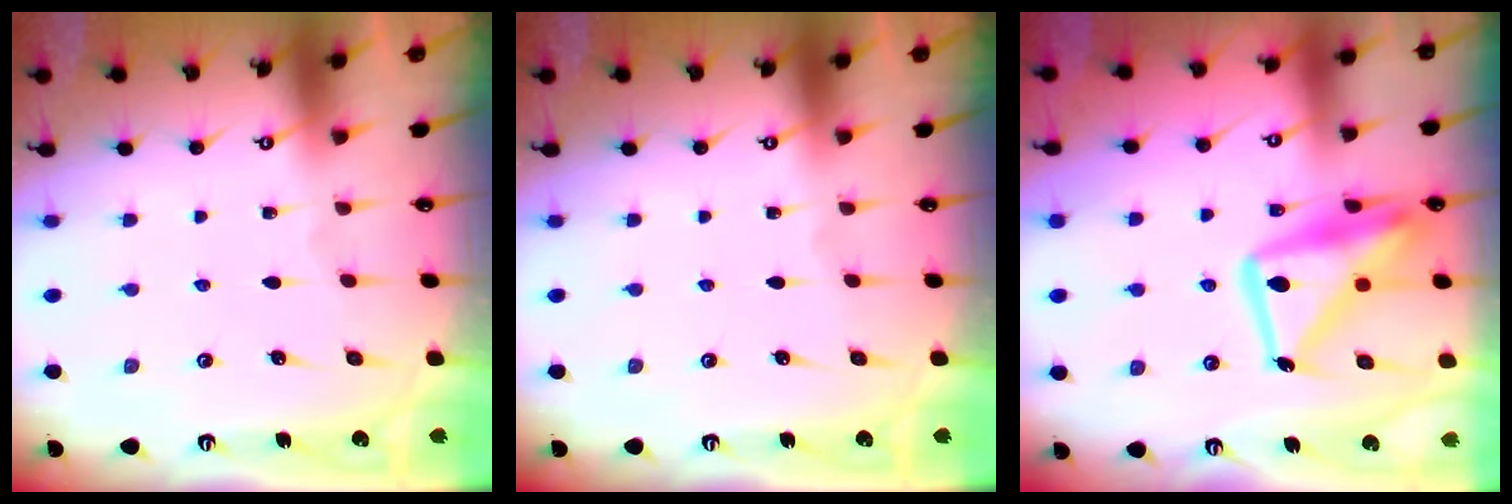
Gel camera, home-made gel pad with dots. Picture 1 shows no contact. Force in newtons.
{"total": 0.0}
{"total": 19.3, "press": 19.2, "slide": 2.0}